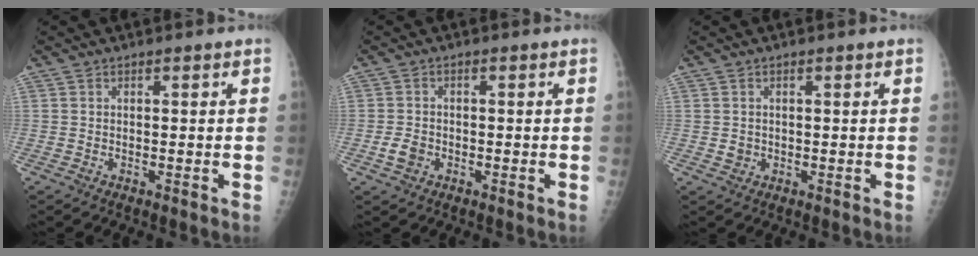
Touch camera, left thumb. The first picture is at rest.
{"total": 2.9, "force": [-1.1, 2.3, 1.5], "torque": [-0.023, 0.006, -0.017]}
{"total": 1.4, "force": [0.0, 1.3, 0.5], "torque": [-0.003, 0.001, 0.005]}